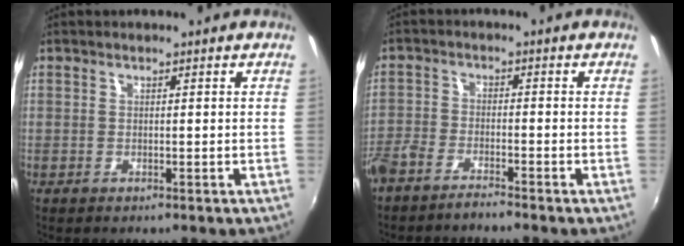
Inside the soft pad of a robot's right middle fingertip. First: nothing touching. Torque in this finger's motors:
{"motor_torque": [1.06, -1.08, 0.69, 0.21]}